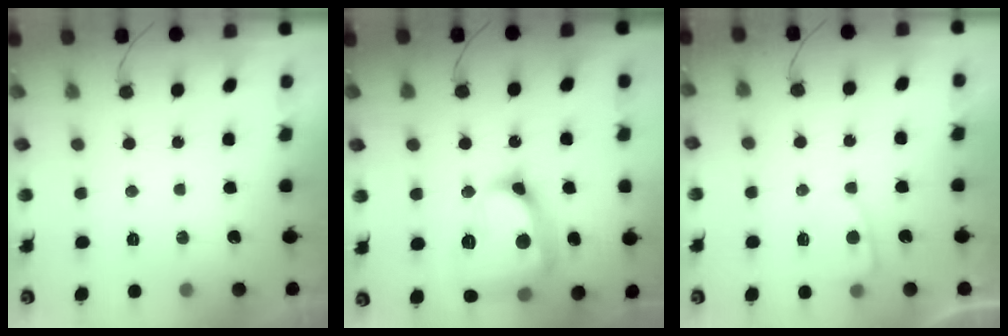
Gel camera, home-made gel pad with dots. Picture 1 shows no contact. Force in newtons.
{"total": 19.9, "press": 19.9, "slide": 1.7}
{"total": 3.2, "press": 3.2, "slide": 0.3}